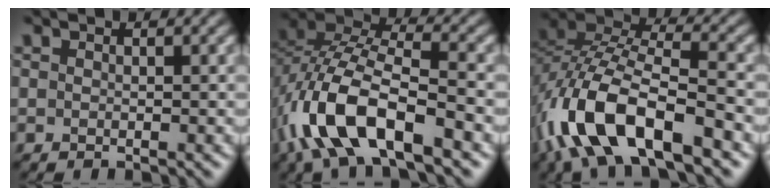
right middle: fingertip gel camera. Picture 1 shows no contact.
{"total": 11.0, "force": [-5.4, 4.8, 8.2], "torque": [-0.177, 0.005, -0.108]}
{"total": 12.1, "force": [-6.5, 5.0, 8.8], "torque": [-0.186, 0.000, -0.129]}